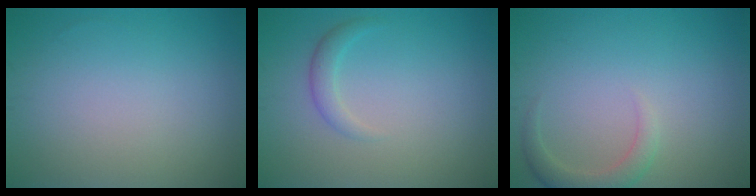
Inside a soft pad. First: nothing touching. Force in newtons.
{"total": 1.5, "press": 1.5, "slide": 0.0}
{"total": 2.2, "press": 2.2, "slide": 0.3}